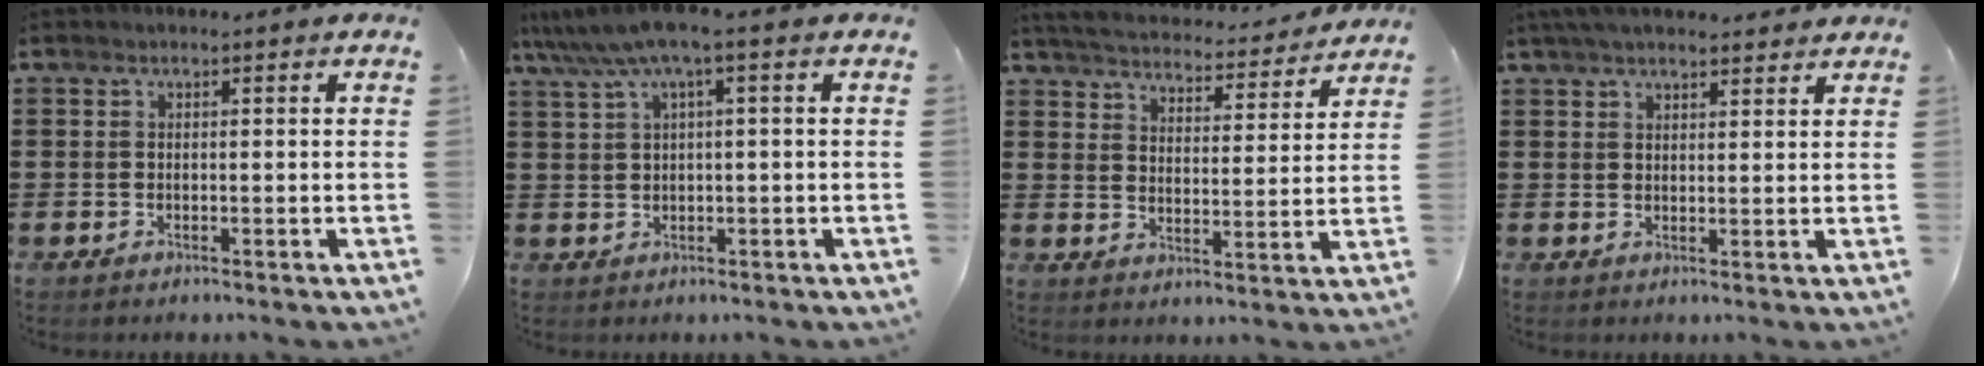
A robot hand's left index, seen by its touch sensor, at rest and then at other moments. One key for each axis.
{"total": 4.3, "fx": 1.4, "fy": 0.2, "fz": 4.0, "tx": -0.087, "ty": -0.008, "tz": 0.020}
{"total": 4.7, "fx": 4.7, "fy": 0.0, "fz": 0.6, "tx": -0.039, "ty": -0.036, "tz": 0.077}
{"total": 4.0, "fx": 3.6, "fy": 0.6, "fz": 1.5, "tx": -0.039, "ty": -0.001, "tz": 0.068}